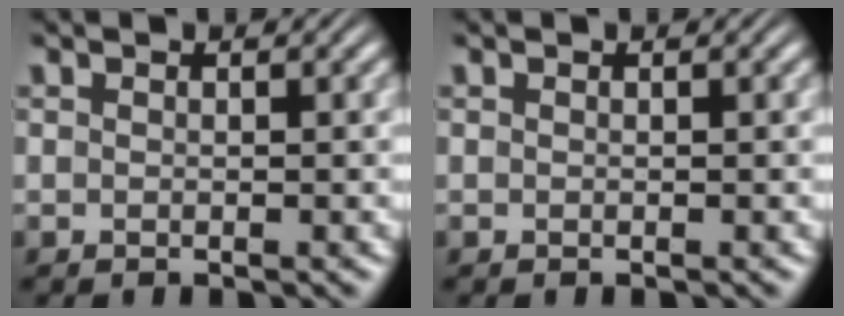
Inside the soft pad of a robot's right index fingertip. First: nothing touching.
{"total": 0.0}